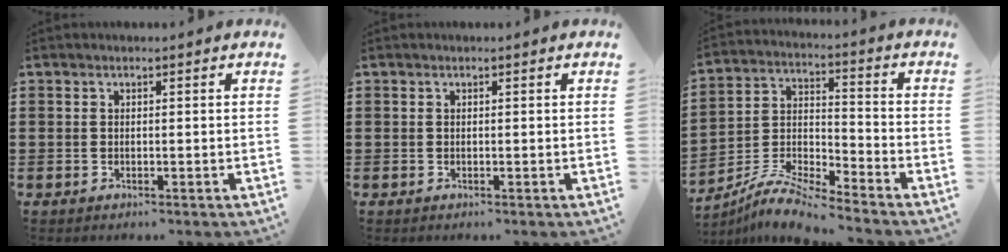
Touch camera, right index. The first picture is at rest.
{"total": 0.0}
{"total": 8.2, "force": [-7.8, 0.6, 2.3], "torque": [-0.059, 0.004, -0.159]}